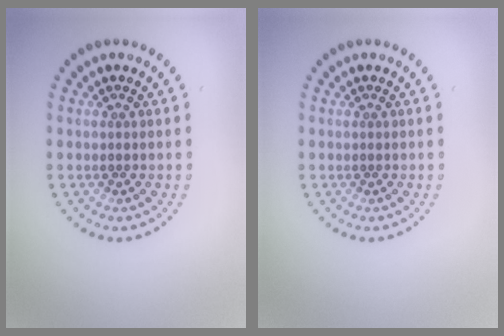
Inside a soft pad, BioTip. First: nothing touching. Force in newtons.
{"total": 0.0}